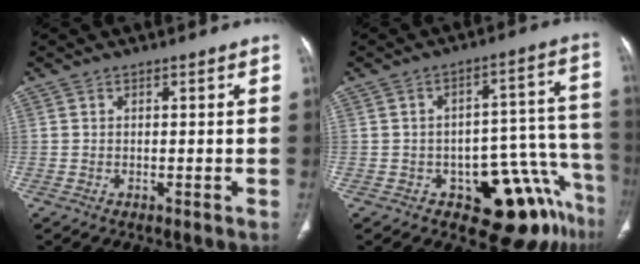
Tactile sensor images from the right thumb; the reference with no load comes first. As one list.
[{"total": 14.4, "force": [-8.9, 6.3, 9.4], "torque": [-0.055, 0.092, -0.116]}]